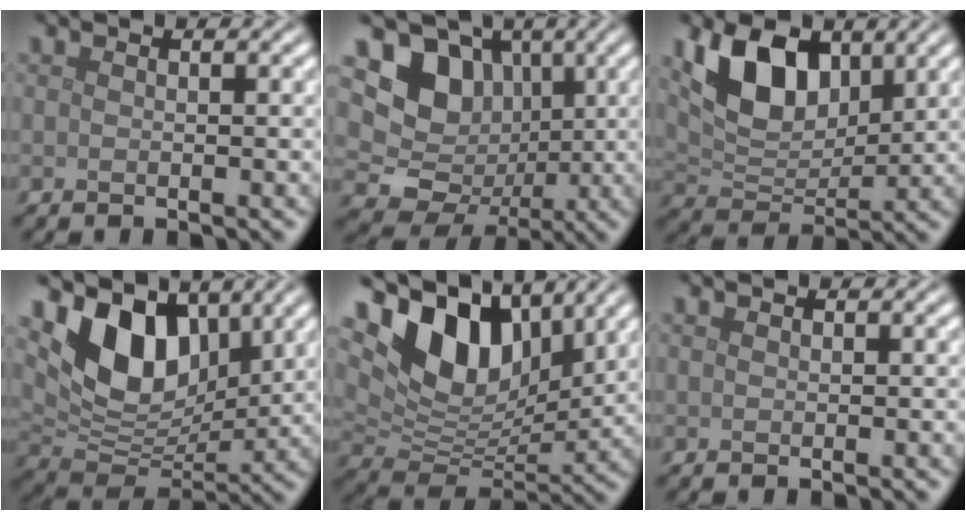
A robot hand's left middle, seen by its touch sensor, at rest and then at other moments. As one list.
[{"total": 11.2, "force": [1.8, 10.1, 4.4], "torque": [-0.086, 0.023, 0.011]}, {"total": 7.2, "force": [3.4, 4.2, 4.7], "torque": [-0.090, -0.007, 0.062]}, {"total": 8.3, "force": [3.8, 5.2, 5.2], "torque": [-0.096, -0.015, 0.067]}, {"total": 10.8, "force": [5.1, 6.2, 7.2], "torque": [-0.136, 0.001, 0.089]}, {"total": 0.0}]